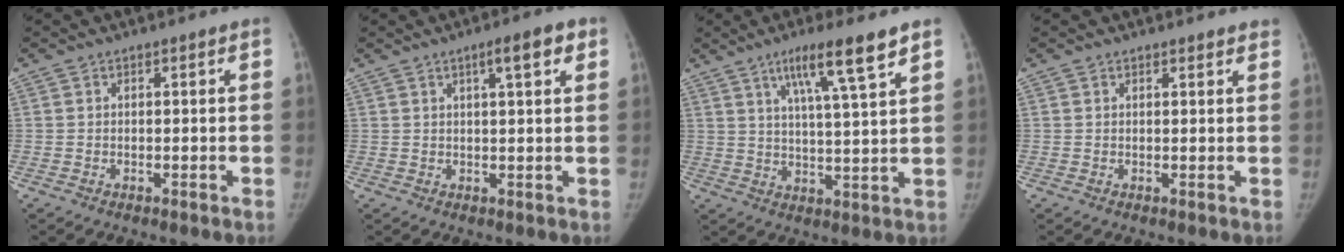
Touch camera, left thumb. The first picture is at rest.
{"total": 5.1, "force": [2.5, 1.0, 4.4], "torque": [-0.055, -0.003, 0.033]}
{"total": 10.6, "force": [6.3, 0.5, 8.5], "torque": [-0.139, -0.027, 0.106]}
{"total": 1.7, "force": [1.6, 0.6, 0.2], "torque": [0.012, -0.004, 0.013]}